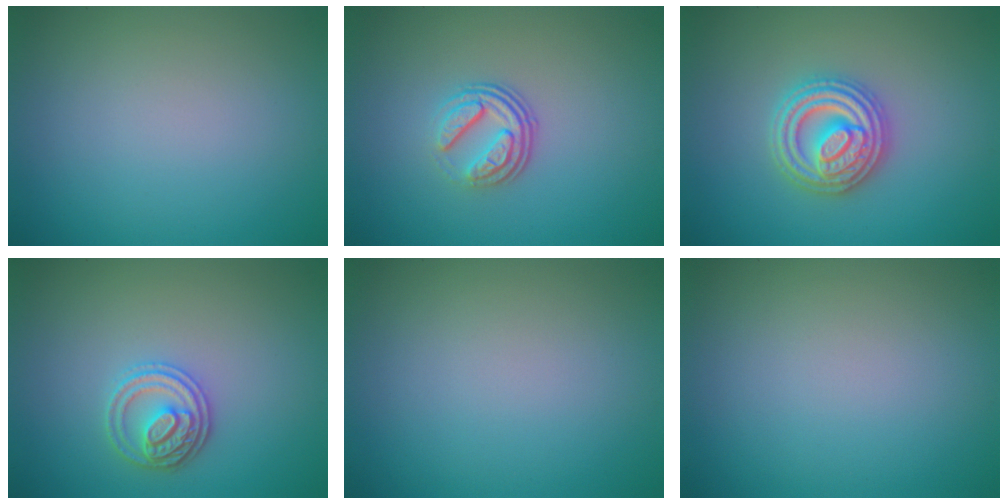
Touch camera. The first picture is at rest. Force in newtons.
{"total": 3.6, "press": 2.5, "slide": 2.7}
{"total": 5.0, "press": 4.9, "slide": 0.6}
{"total": 2.9, "press": 2.8, "slide": 0.7}
{"total": 0.0}
{"total": 0.0}